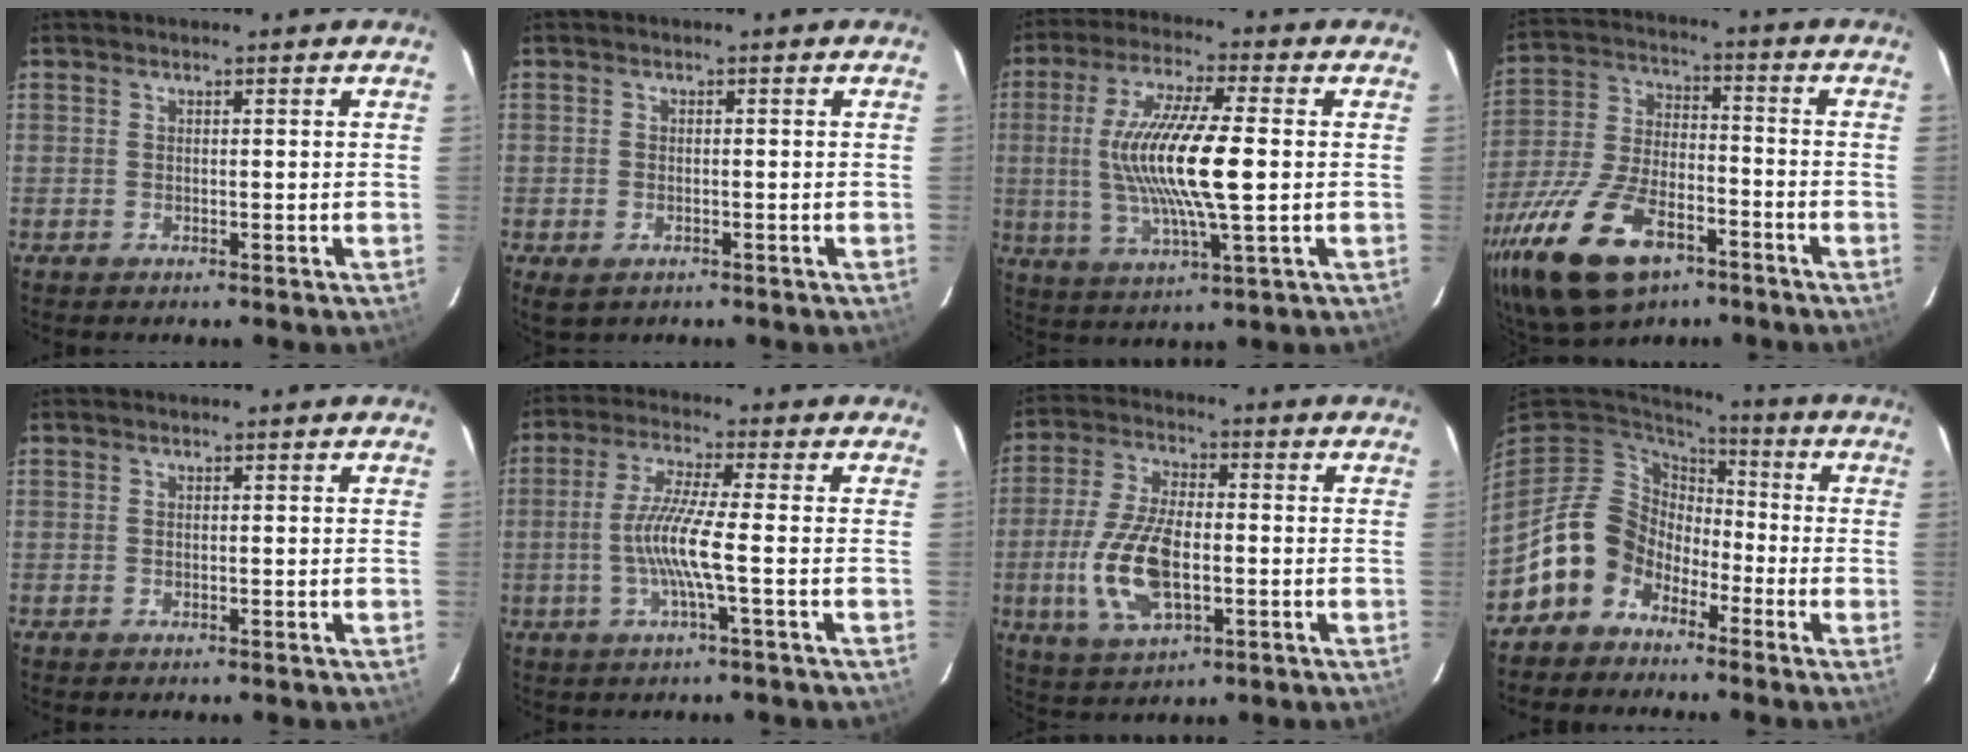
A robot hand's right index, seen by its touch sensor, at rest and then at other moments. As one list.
[{"total": 3.0, "force": [-1.4, 2.2, 1.5], "torque": [-0.030, -0.006, -0.019]}, {"total": 16.0, "force": [0.2, 2.7, 15.7], "torque": [-0.299, -0.005, 0.005]}, {"total": 23.4, "force": [-13.5, 11.6, 15.3], "torque": [-0.334, -0.029, -0.232]}, {"total": 0.0}, {"total": 7.8, "force": [-1.9, -0.7, 7.6], "torque": [-0.158, -0.004, -0.035]}, {"total": 0.0}, {"total": 11.8, "force": [-6.4, 9.4, 3.1], "torque": [-0.078, 0.029, -0.119]}]